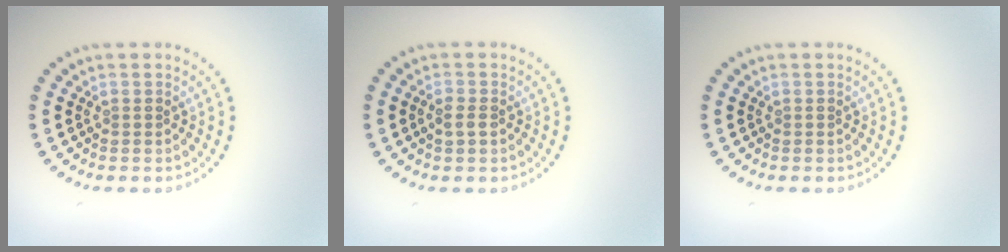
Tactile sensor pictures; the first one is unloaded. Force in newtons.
{"total": 1.2, "press": 1.2, "slide": 0.1}
{"total": 0.0}